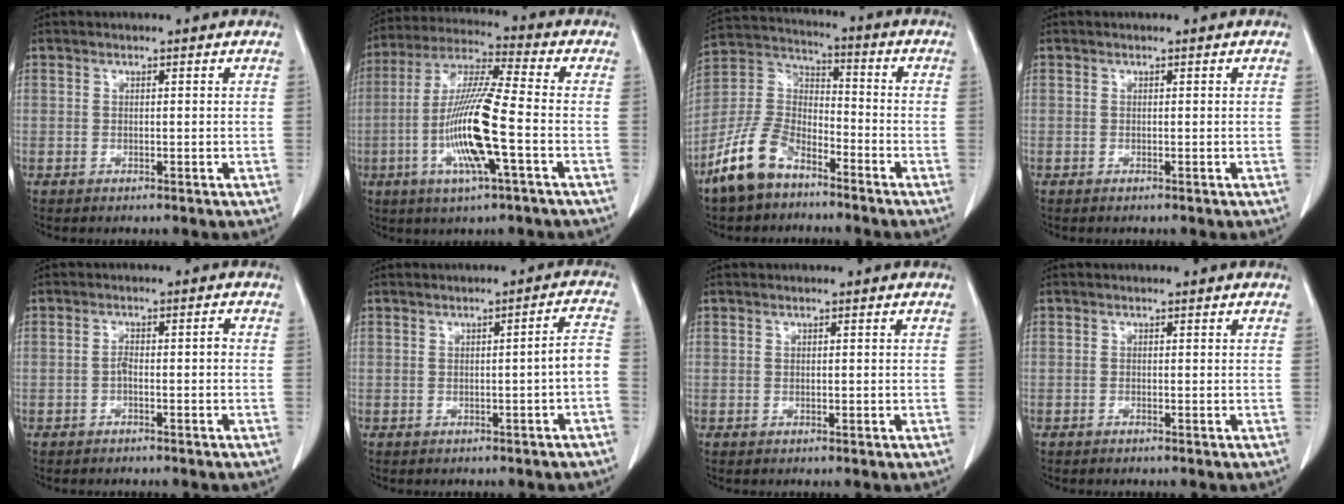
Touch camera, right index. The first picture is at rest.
{"total": 14.1, "force": [-3.7, 0.6, 13.6], "torque": [-0.277, -0.008, -0.074]}
{"total": 11.5, "force": [-8.1, 5.5, 6.1], "torque": [-0.146, 0.009, -0.165]}
{"total": 0.0}
{"total": 2.2, "force": [-1.0, 0.6, 1.9], "torque": [-0.031, 0.005, -0.015]}
{"total": 3.4, "force": [-1.3, -0.1, 3.2], "torque": [-0.035, 0.011, -0.019]}
{"total": 0.0}
{"total": 0.0}